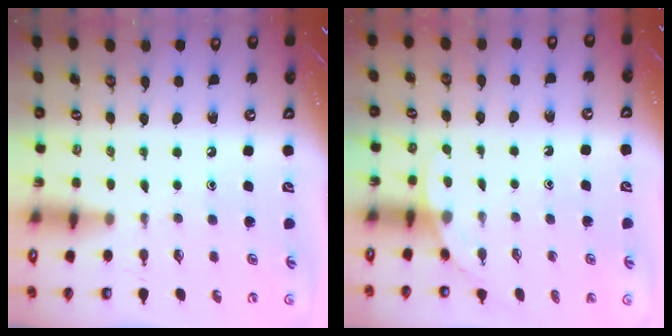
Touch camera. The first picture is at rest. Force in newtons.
{"total": 3.6, "press": 3.6, "slide": 0.1}